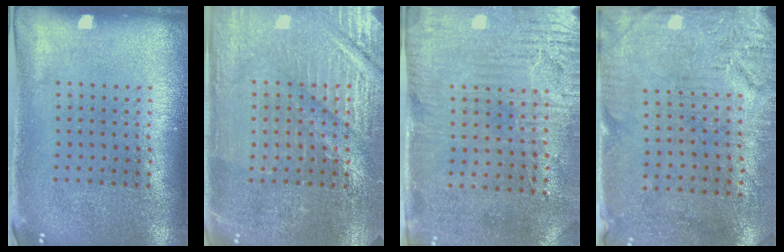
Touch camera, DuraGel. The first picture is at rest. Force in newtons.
{"total": 3.9, "press": 3.7, "slide": 1.0}
{"total": 3.1, "press": 2.6, "slide": 1.8}
{"total": 3.3, "press": 2.6, "slide": 2.0}